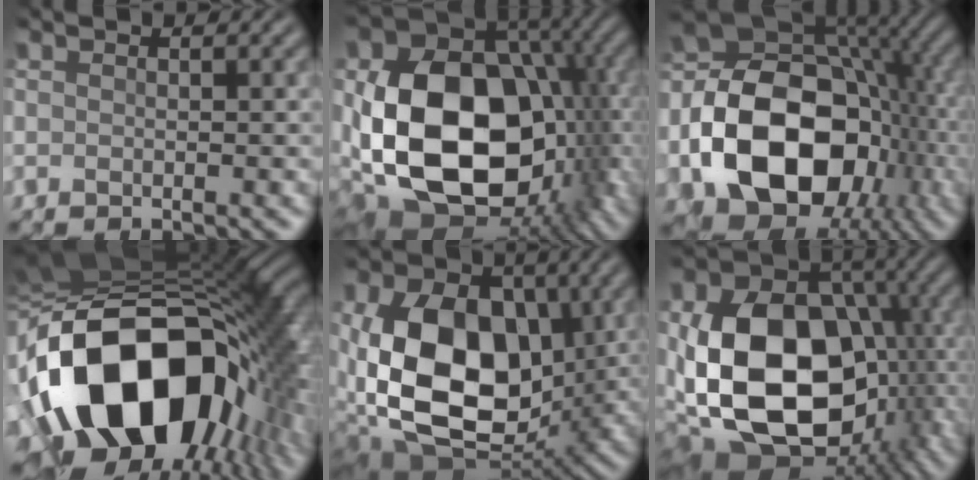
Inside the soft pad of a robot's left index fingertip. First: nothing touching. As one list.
[{"total": 17.7, "force": [-1.4, 12.7, 12.3], "torque": [-0.248, -0.035, 0.000]}, {"total": 18.4, "force": [-3.3, 13.0, 12.6], "torque": [-0.246, -0.029, -0.036]}, {"total": 19.1, "force": [-3.2, 12.3, 14.3], "torque": [-0.295, -0.014, -0.040]}, {"total": 16.6, "force": [-0.2, 11.3, 12.1], "torque": [-0.236, -0.025, 0.005]}, {"total": 17.6, "force": [-1.7, 12.7, 12.1], "torque": [-0.259, -0.027, -0.017]}]